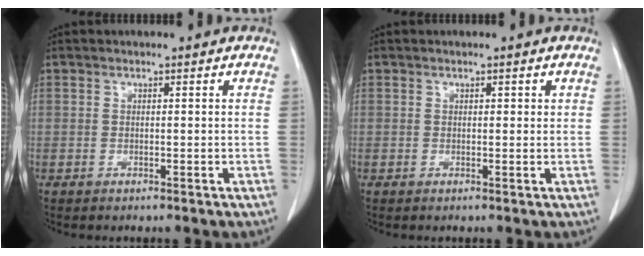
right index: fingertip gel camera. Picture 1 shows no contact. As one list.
[{"total": 0.9, "force": [0.4, 0.6, 0.6], "torque": [-0.002, 0.000, 0.003]}]